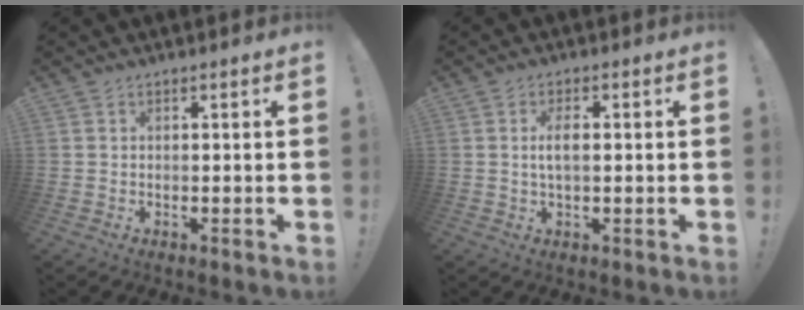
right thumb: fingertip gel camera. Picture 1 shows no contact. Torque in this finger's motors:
{"motor_torque": [-0.07, 0.10, 0.03, 0.07, 0.00]}